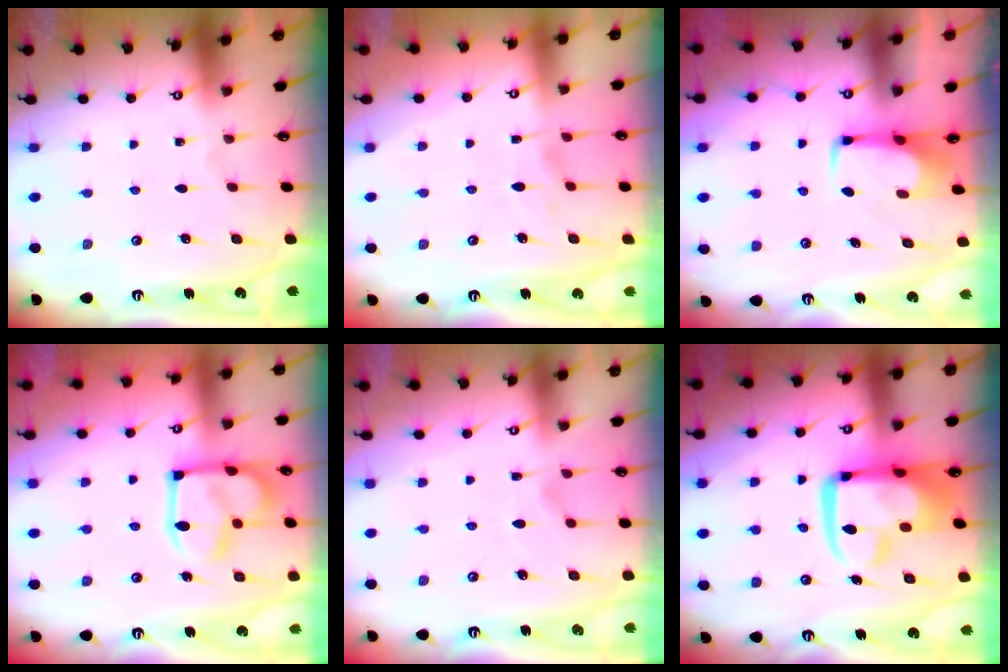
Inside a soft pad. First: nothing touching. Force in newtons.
{"total": 2.3, "press": 2.1, "slide": 1.1}
{"total": 1.6, "press": 1.4, "slide": 0.7}
{"total": 16.4, "press": 16.3, "slide": 0.7}
{"total": 1.2, "press": 0.0, "slide": 1.2}
{"total": 16.0, "press": 15.8, "slide": 2.1}